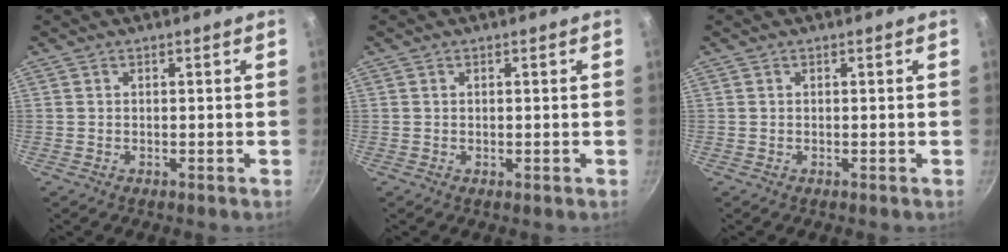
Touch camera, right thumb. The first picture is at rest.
{"total": 0.0}
{"total": 0.0}